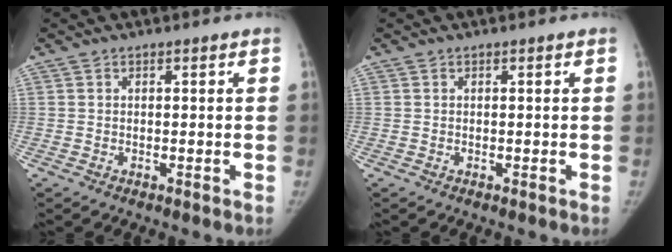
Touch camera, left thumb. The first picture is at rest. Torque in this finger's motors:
{"motor_torque": [0.00, 0.00, 0.01, 0.01, 0.00]}